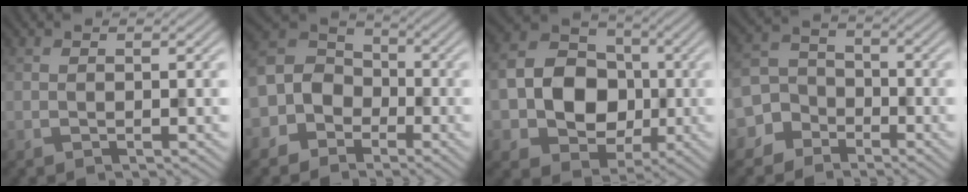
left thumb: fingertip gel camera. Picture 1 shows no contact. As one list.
[{"total": 8.5, "force": [-3.2, 7.1, 3.2], "torque": [-0.092, -0.008, -0.097]}, {"total": 11.6, "force": [-1.3, 9.2, 7.0], "torque": [-0.152, -0.005, -0.041]}, {"total": 7.1, "force": [-3.7, 5.8, 1.4], "torque": [-0.043, -0.004, -0.105]}]